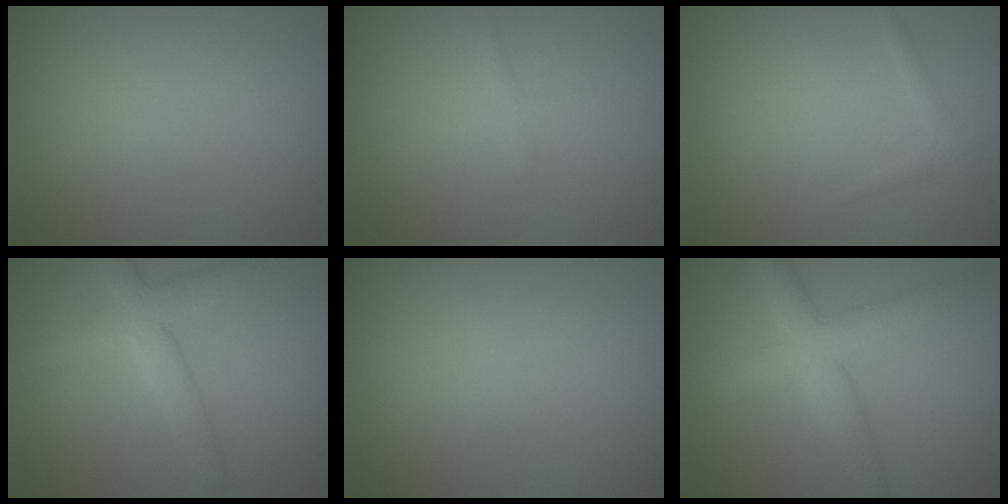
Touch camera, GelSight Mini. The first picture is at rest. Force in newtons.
{"total": 0.8, "press": 0.8, "slide": 0.1}
{"total": 0.9, "press": 0.9, "slide": 0.1}
{"total": 4.2, "press": 4.2, "slide": 0.4}
{"total": 0.0}
{"total": 5.0, "press": 5.0, "slide": 0.3}